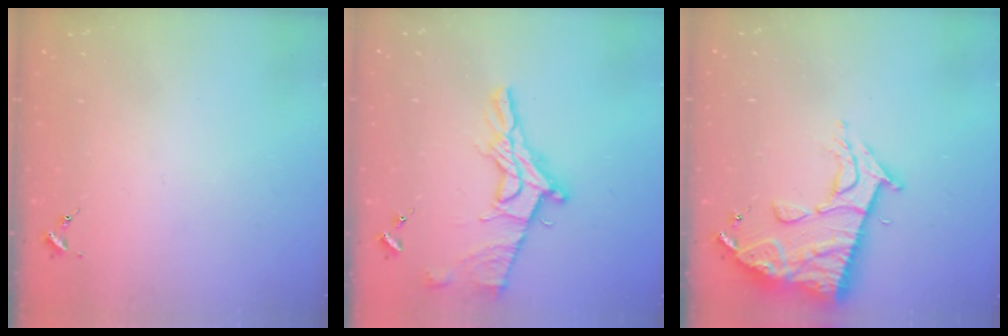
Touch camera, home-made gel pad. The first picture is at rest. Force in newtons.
{"total": 15.6, "press": 15.5, "slide": 1.6}
{"total": 14.4, "press": 14.3, "slide": 1.2}